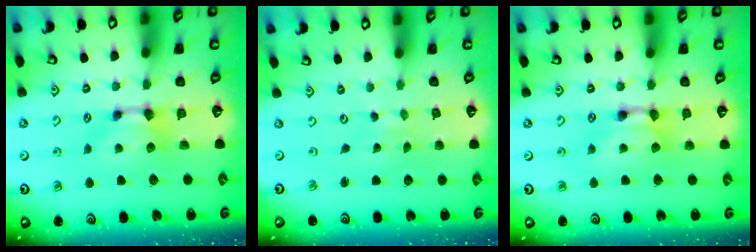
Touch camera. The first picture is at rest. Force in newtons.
{"total": 6.7, "press": 6.7, "slide": 0.4}
{"total": 2.1, "press": 2.1, "slide": 0.1}